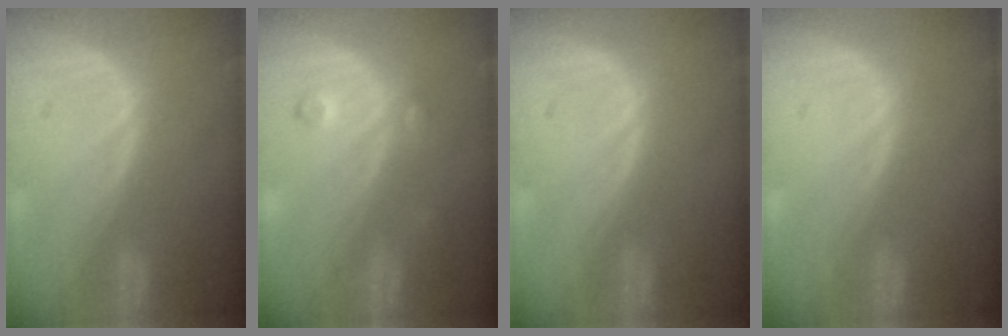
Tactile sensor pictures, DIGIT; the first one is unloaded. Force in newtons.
{"total": 2.6, "press": 2.6, "slide": 0.3}
{"total": 0.0}
{"total": 0.0}